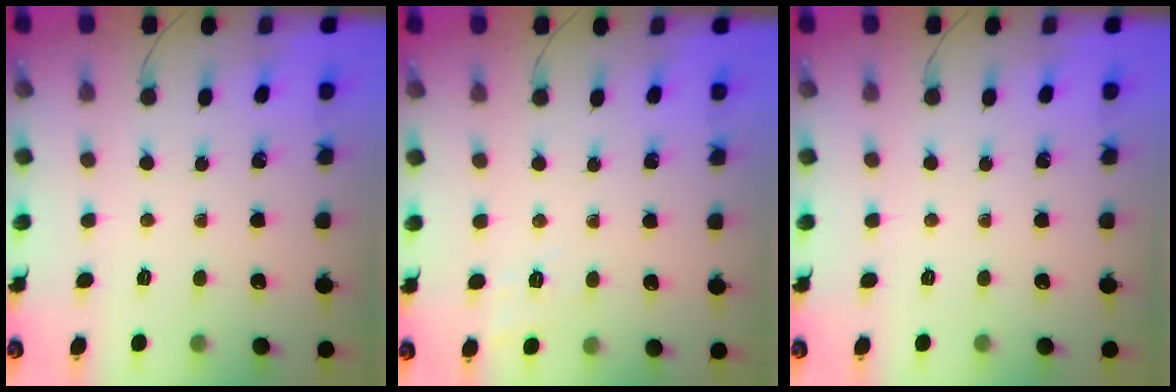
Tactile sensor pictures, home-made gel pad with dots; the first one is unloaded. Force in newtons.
{"total": 2.6, "press": 1.9, "slide": 1.8}
{"total": 0.0}